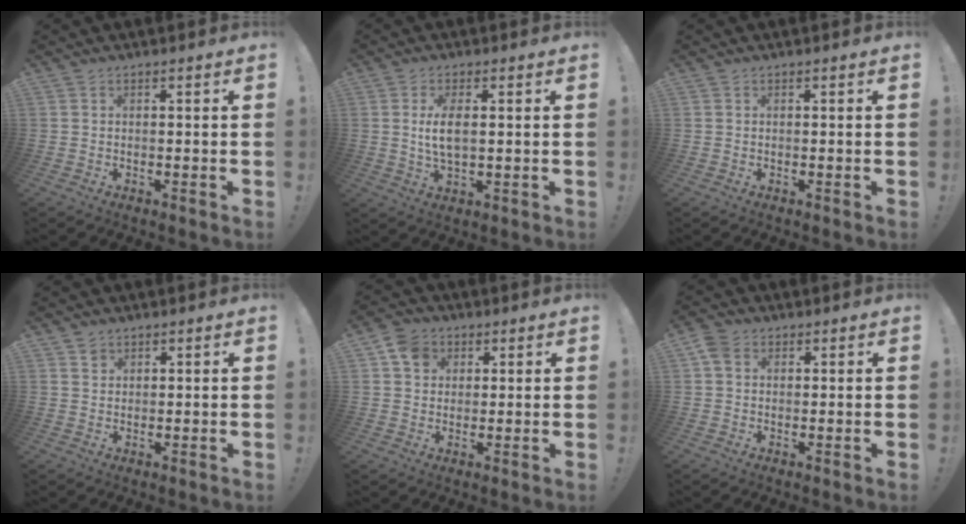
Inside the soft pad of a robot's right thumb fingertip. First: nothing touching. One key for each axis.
{"total": 6.2, "fx": 0.8, "fy": 2.4, "fz": 5.6, "tx": -0.108, "ty": -0.007, "tz": 0.009}
{"total": 0.0}
{"total": 1.6, "fx": 1.2, "fy": 1.1, "fz": 0.2, "tx": 0.008, "ty": -0.009, "tz": 0.020}
{"total": 7.1, "fx": 2.7, "fy": 6.0, "fz": 2.8, "tx": -0.039, "ty": -0.005, "tz": 0.055}
{"total": 4.4, "fx": 1.6, "fy": 3.2, "fz": 2.5, "tx": -0.047, "ty": 0.006, "tz": 0.033}